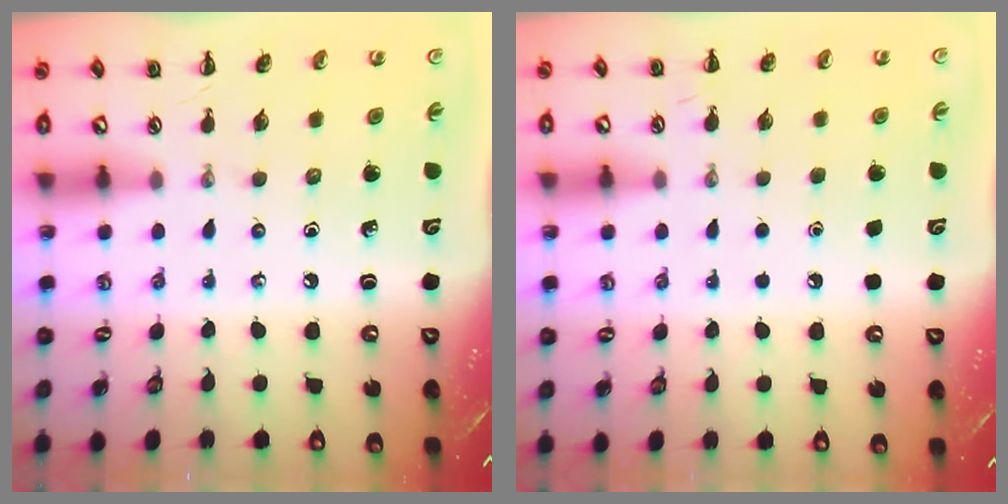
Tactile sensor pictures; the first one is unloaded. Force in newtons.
{"total": 1.8, "press": 1.8, "slide": 0.1}